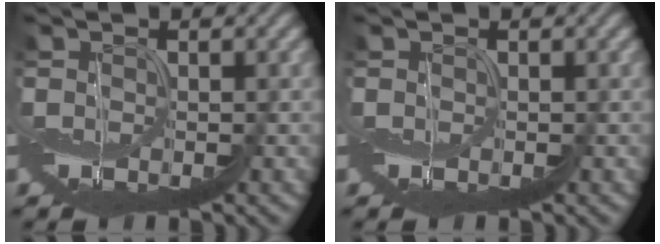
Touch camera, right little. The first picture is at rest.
{"total": 0.0}